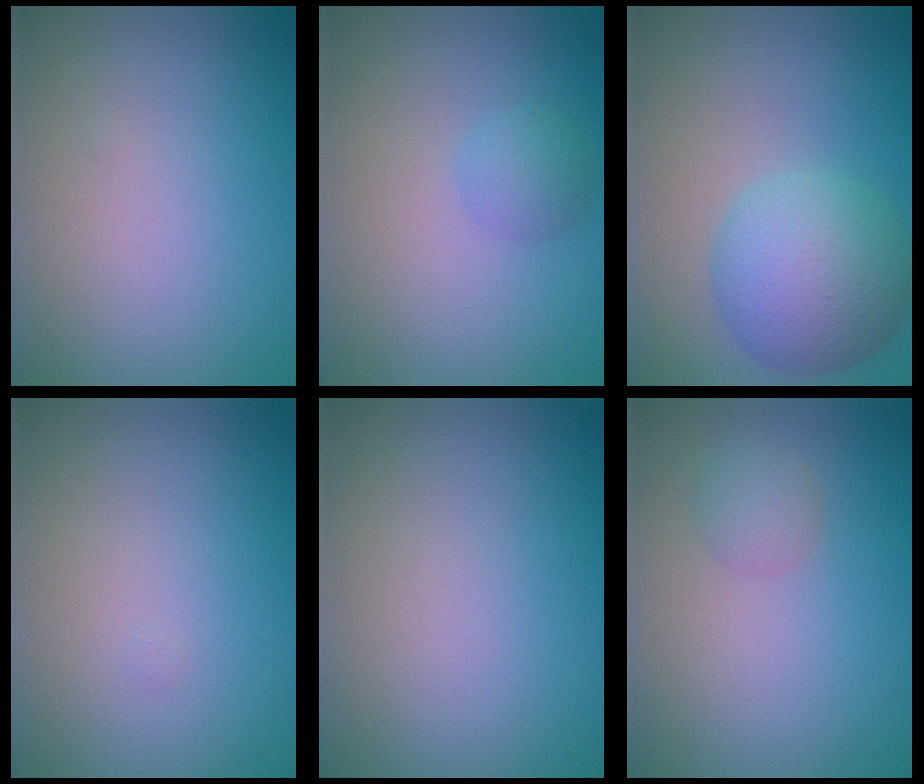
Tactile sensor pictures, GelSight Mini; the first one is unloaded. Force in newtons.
{"total": 1.6, "press": 1.6, "slide": 0.0}
{"total": 6.8, "press": 6.8, "slide": 0.2}
{"total": 0.0}
{"total": 0.0}
{"total": 1.5, "press": 1.5, "slide": 0.0}